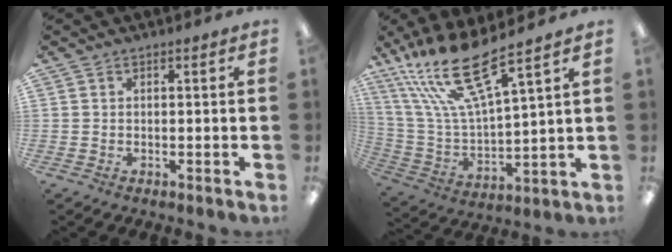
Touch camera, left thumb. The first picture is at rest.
{"total": 18.7, "force": [13.1, 4.5, 12.6], "torque": [-0.268, -0.075, 0.226]}